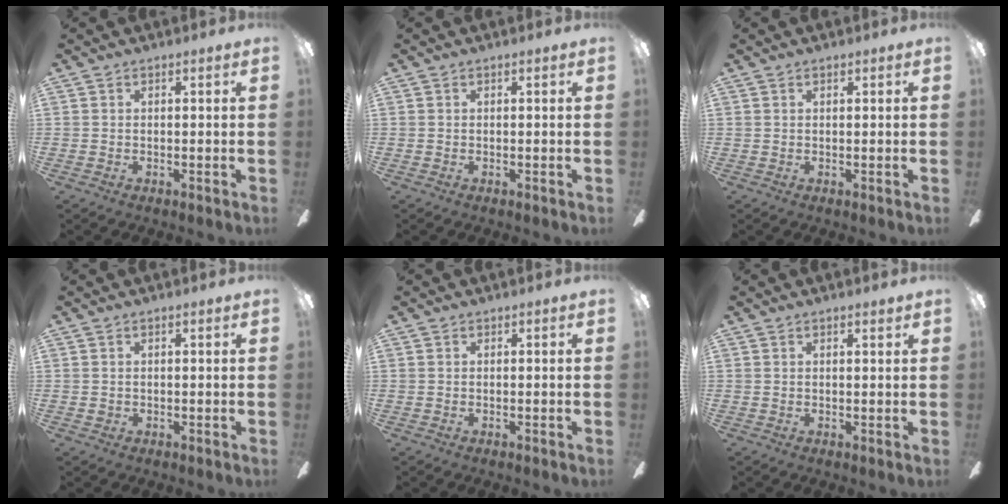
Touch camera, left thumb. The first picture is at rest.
{"total": 0.0}
{"total": 0.5, "force": [0.4, 0.1, 0.4], "torque": [-0.009, 0.001, 0.006]}
{"total": 0.7, "force": [0.1, 0.5, 0.5], "torque": [-0.010, 0.004, 0.000]}
{"total": 0.0}
{"total": 1.5, "force": [1.0, 0.1, 1.1], "torque": [-0.016, -0.004, 0.016]}